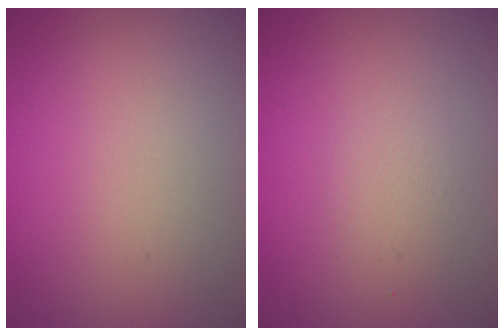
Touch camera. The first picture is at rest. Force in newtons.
{"total": 1.2, "press": 1.2, "slide": 0.0}